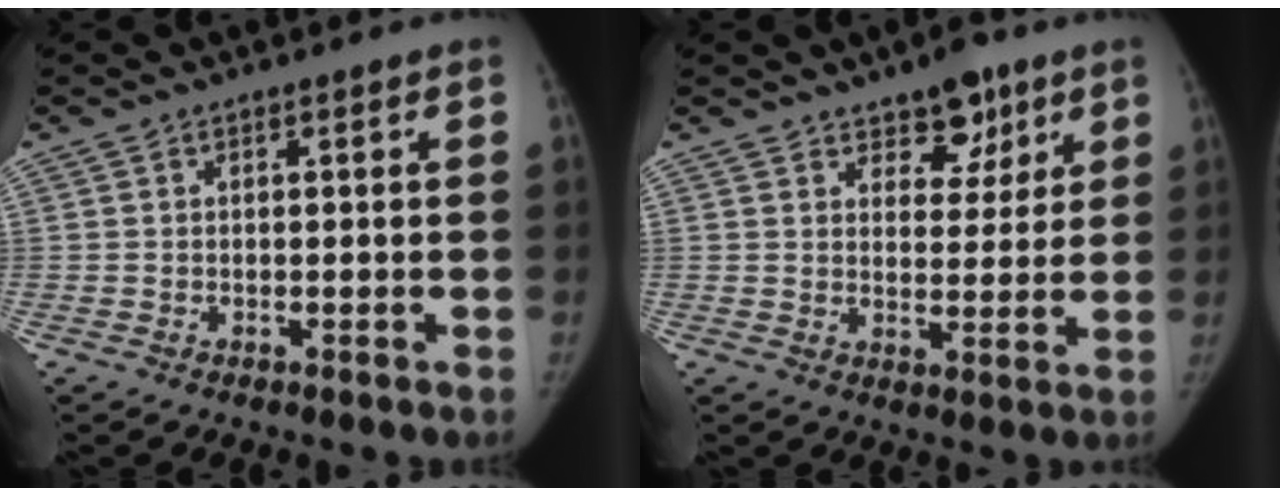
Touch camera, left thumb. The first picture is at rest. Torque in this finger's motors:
{"motor_torque": [-0.13, 0.12, 0.00, 0.01, -0.02]}